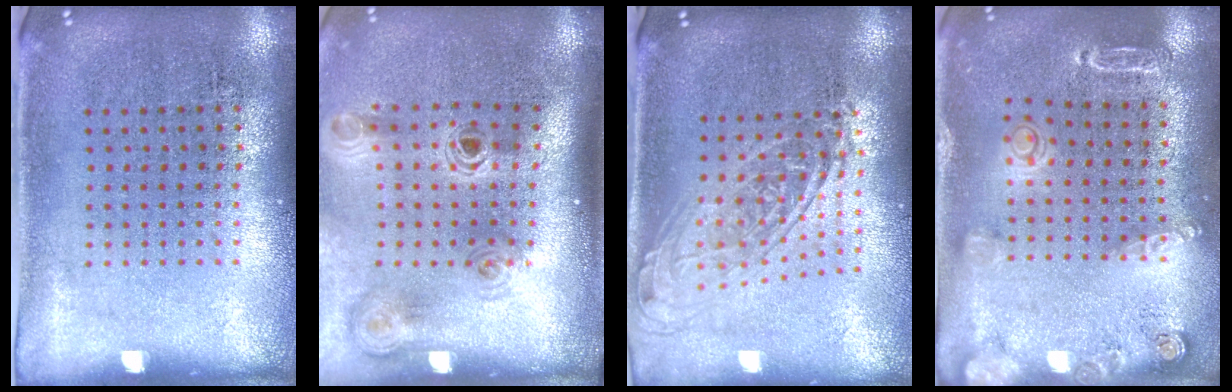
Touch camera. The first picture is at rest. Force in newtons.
{"total": 1.4, "press": 1.2, "slide": 0.8}
{"total": 1.7, "press": 1.3, "slide": 1.1}
{"total": 1.6, "press": 1.6, "slide": 0.1}